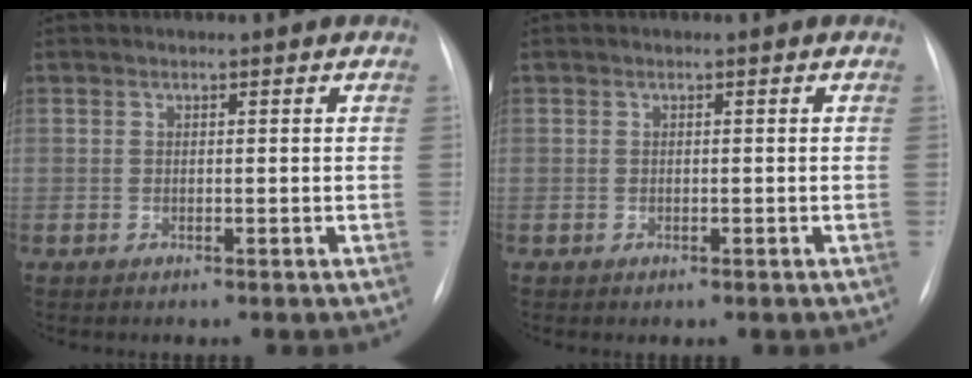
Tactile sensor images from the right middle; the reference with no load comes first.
{"total": 0.0}